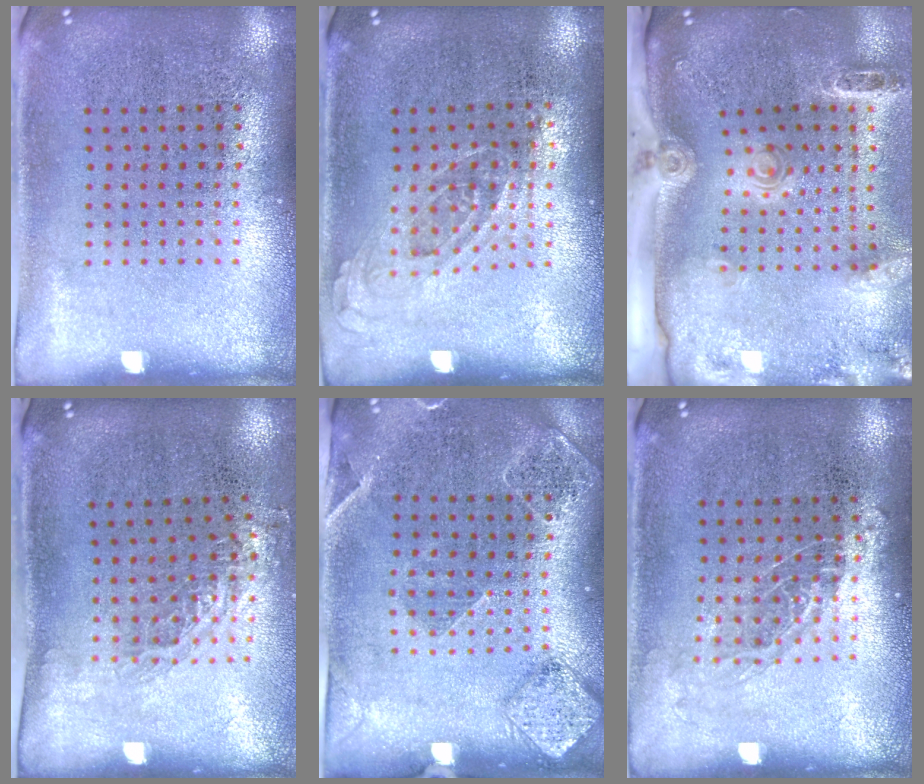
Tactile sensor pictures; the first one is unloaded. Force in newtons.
{"total": 0.7, "press": 0.6, "slide": 0.3}
{"total": 2.9, "press": 2.0, "slide": 2.1}
{"total": 0.8, "press": 0.8, "slide": 0.3}
{"total": 1.6, "press": 1.6, "slide": 0.4}
{"total": 1.0, "press": 0.9, "slide": 0.5}